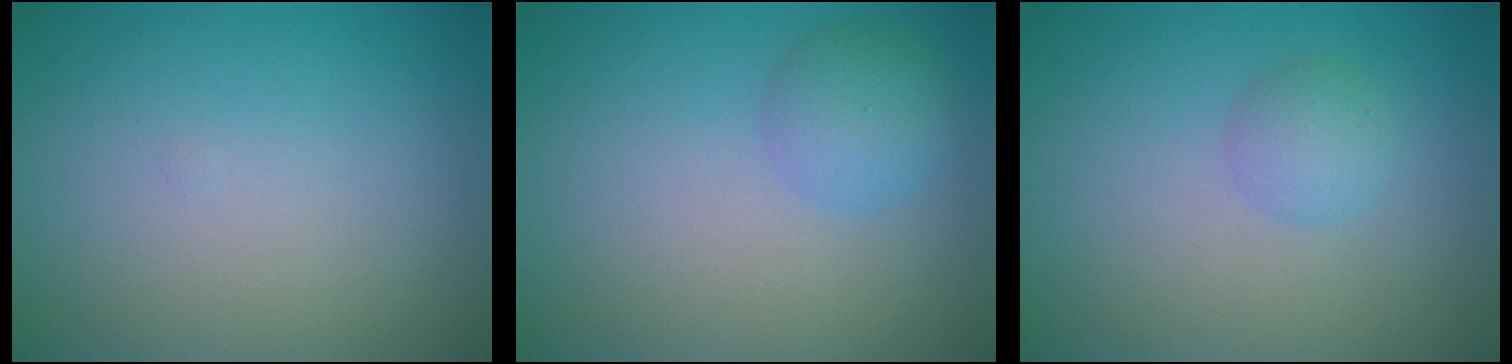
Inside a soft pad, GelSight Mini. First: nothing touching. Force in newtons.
{"total": 2.5, "press": 2.5, "slide": 0.1}
{"total": 1.7, "press": 1.7, "slide": 0.1}